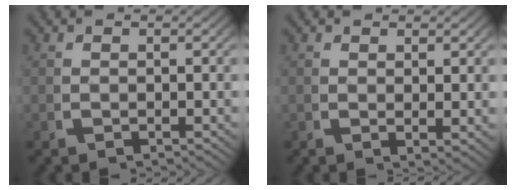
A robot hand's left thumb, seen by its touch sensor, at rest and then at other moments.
{"total": 1.2, "force": [0.8, 0.1, 1.0], "torque": [-0.013, -0.007, 0.015]}